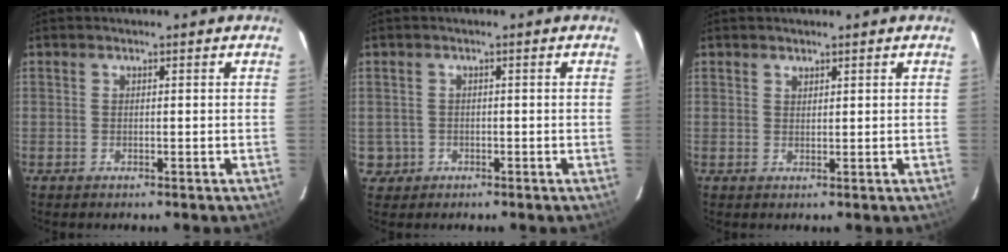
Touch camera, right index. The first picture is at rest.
{"total": 3.1, "force": [-0.7, 3.0, 0.2], "torque": [-0.005, 0.011, -0.003]}
{"total": 1.1, "force": [0.9, 0.6, 0.1], "torque": [-0.002, 0.002, 0.016]}